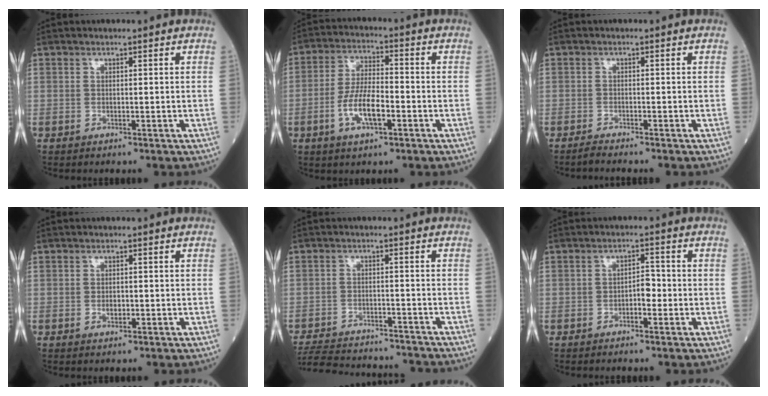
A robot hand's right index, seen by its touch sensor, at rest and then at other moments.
{"total": 8.0, "force": [-2.8, 2.5, 7.1], "torque": [-0.141, 0.003, -0.053]}
{"total": 1.7, "force": [-1.6, -0.4, 0.5], "torque": [-0.018, -0.004, -0.030]}
{"total": 1.4, "force": [-0.4, 0.8, 1.1], "torque": [-0.017, 0.001, -0.004]}
{"total": 16.1, "force": [-15.0, 3.5, 4.7], "torque": [-0.113, -0.007, -0.213]}
{"total": 2.7, "force": [-0.9, 1.1, 2.3], "torque": [-0.030, 0.006, -0.016]}